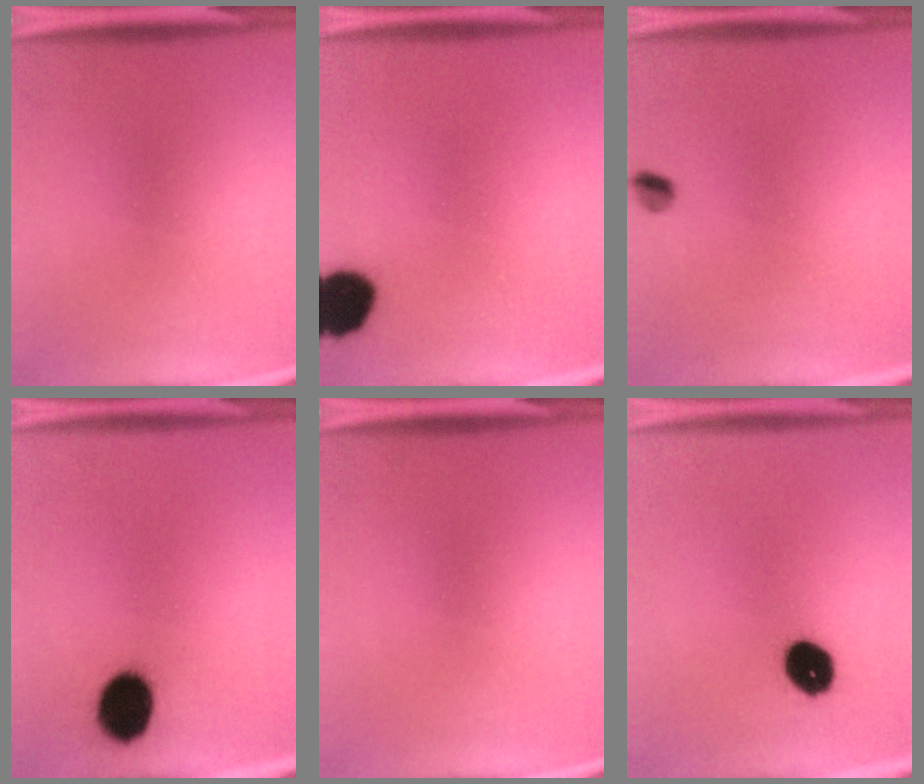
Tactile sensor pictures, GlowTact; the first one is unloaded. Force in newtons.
{"total": 10.6}
{"total": 2.3}
{"total": 11.0}
{"total": 0.0}
{"total": 8.2}